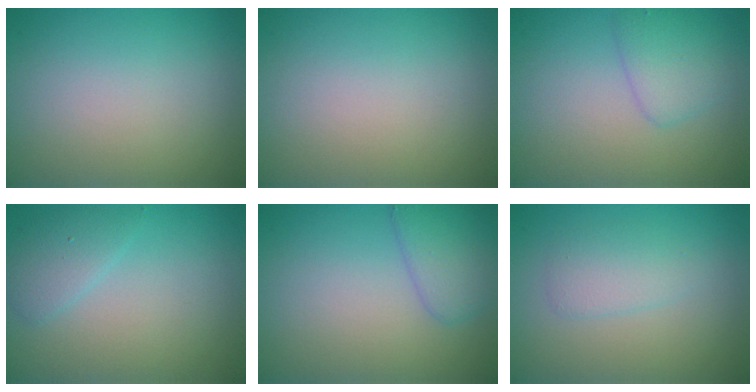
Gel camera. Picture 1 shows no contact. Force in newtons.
{"total": 0.0}
{"total": 2.3, "press": 2.3, "slide": 0.2}
{"total": 1.9, "press": 1.9, "slide": 0.2}
{"total": 3.0, "press": 3.0, "slide": 0.3}
{"total": 1.9, "press": 1.9, "slide": 0.0}